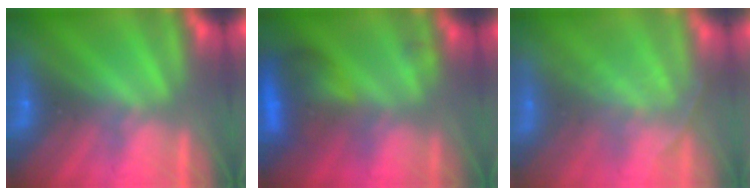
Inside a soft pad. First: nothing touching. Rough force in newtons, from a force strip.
{"total": 7.7}
{"total": 1.7}